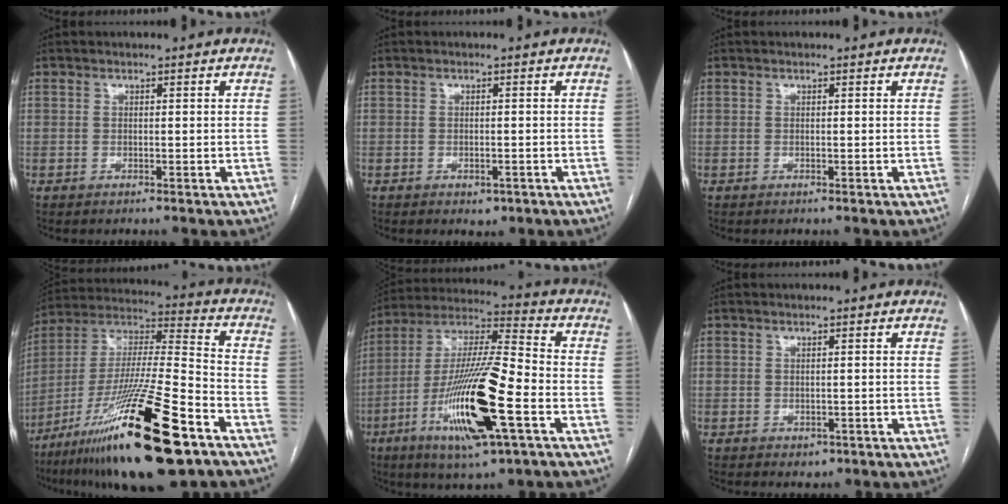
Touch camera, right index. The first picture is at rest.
{"total": 1.8, "force": [-1.0, 1.0, 1.1], "torque": [-0.012, 0.001, -0.006]}
{"total": 0.0}
{"total": 26.3, "force": [-14.9, 2.9, 21.5], "torque": [-0.378, -0.039, -0.258]}
{"total": 20.4, "force": [-7.3, 2.6, 18.9], "torque": [-0.379, -0.022, -0.127]}
{"total": 1.5, "force": [-0.6, 1.2, 0.7], "torque": [-0.007, 0.001, 0.000]}